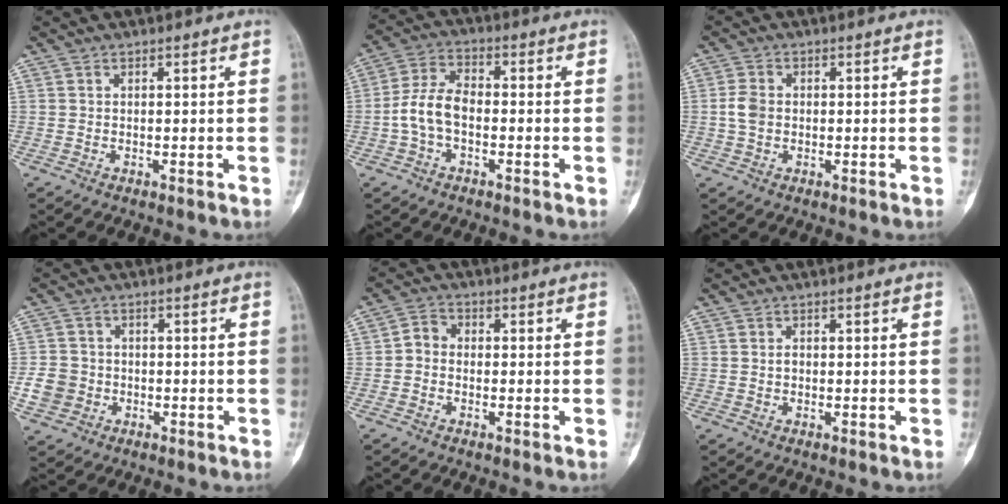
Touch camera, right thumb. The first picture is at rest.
{"total": 7.6, "force": [-1.7, 4.5, 5.9], "torque": [-0.120, 0.027, -0.040]}
{"total": 3.4, "force": [-0.2, 2.6, 2.2], "torque": [-0.048, 0.007, -0.008]}
{"total": 5.1, "force": [-1.3, 4.7, 1.6], "torque": [-0.019, 0.014, -0.024]}
{"total": 3.2, "force": [-0.7, 2.6, 1.7], "torque": [-0.019, 0.011, -0.026]}
{"total": 0.8, "force": [0.0, 0.6, 0.5], "torque": [-0.008, 0.002, -0.002]}